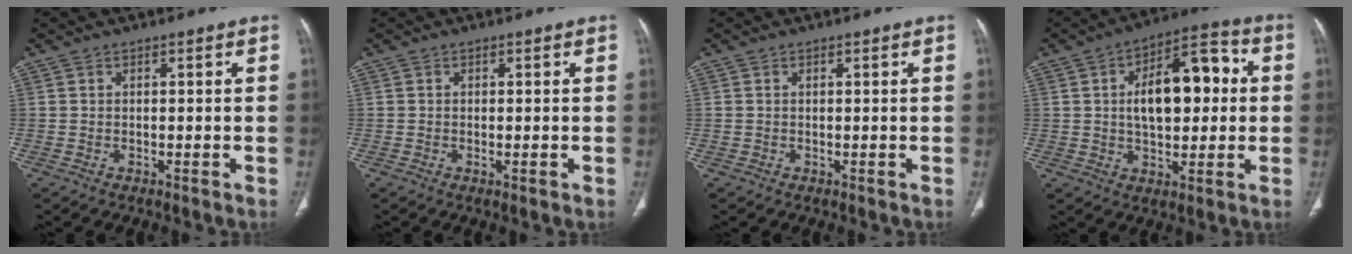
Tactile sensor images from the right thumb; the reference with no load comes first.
{"total": 0.8, "force": [-0.2, 0.2, 0.8], "torque": [-0.016, -0.003, -0.003]}
{"total": 0.0}
{"total": 15.7, "force": [1.8, 8.3, 13.2], "torque": [-0.173, 0.026, 0.026]}